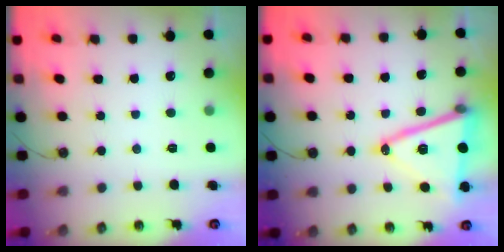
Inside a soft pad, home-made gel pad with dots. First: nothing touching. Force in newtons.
{"total": 17.0, "press": 16.5, "slide": 3.9}